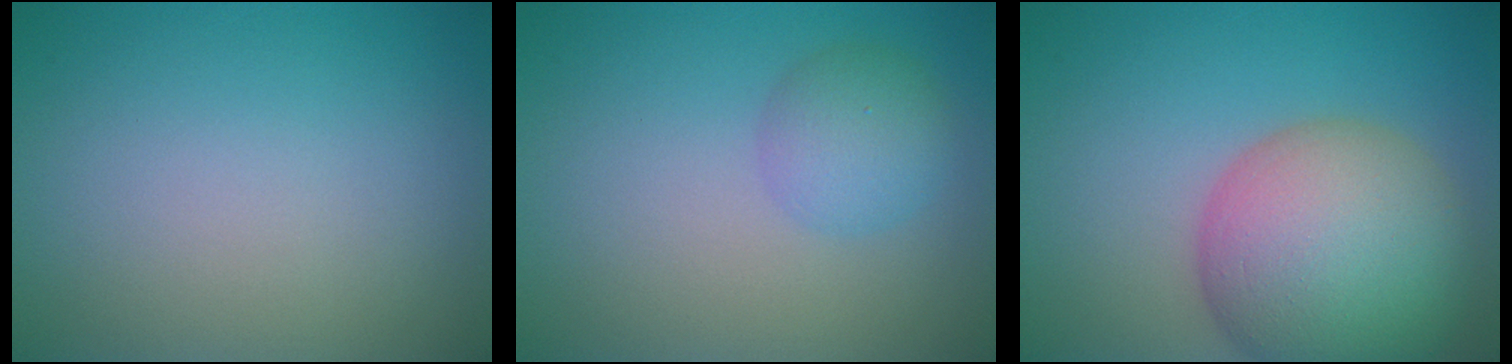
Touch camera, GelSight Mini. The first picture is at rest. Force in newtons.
{"total": 2.8, "press": 2.8, "slide": 0.1}
{"total": 11.1, "press": 11.1, "slide": 0.7}